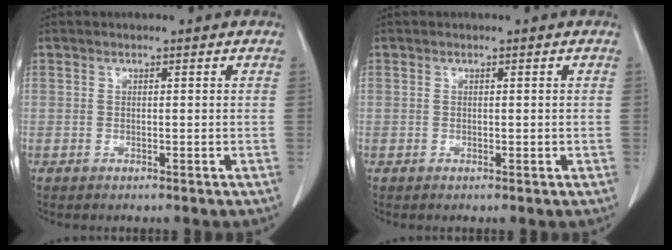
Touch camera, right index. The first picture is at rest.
{"total": 0.0}